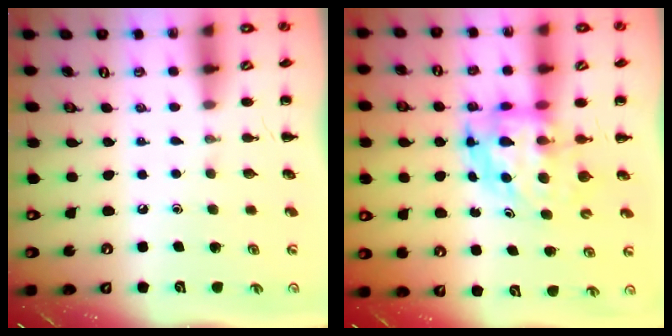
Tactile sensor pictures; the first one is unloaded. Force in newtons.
{"total": 5.9, "press": 5.7, "slide": 1.6}